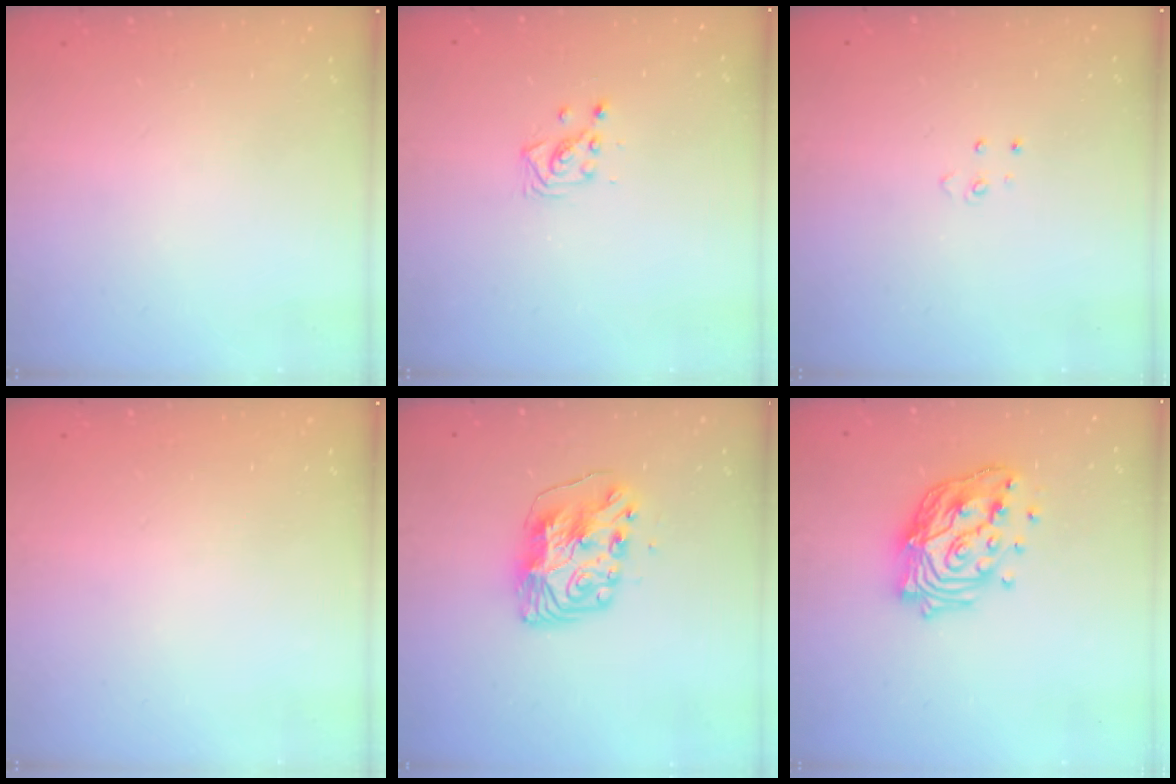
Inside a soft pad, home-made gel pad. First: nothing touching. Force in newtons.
{"total": 3.3, "press": 3.3, "slide": 0.4}
{"total": 3.8, "press": 3.8, "slide": 0.3}
{"total": 0.0}
{"total": 9.2, "press": 9.1, "slide": 1.1}
{"total": 16.7, "press": 16.7, "slide": 1.5}